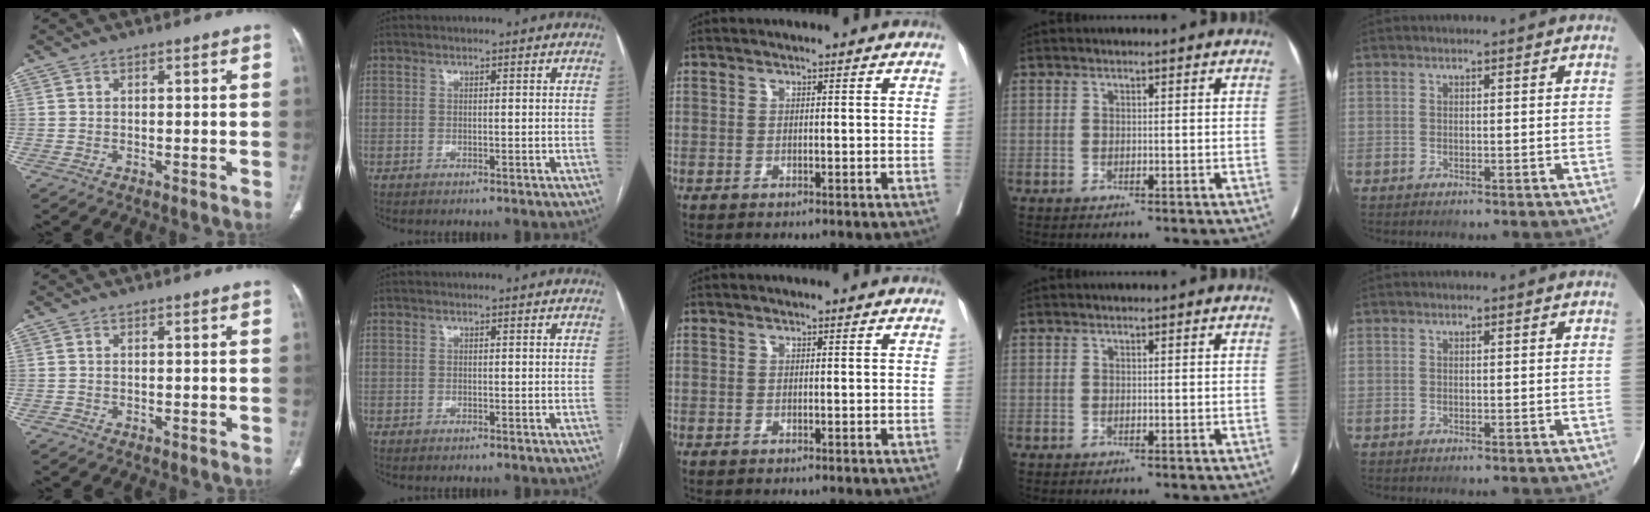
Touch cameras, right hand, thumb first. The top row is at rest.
{}